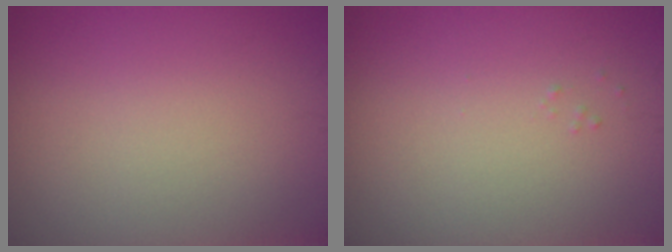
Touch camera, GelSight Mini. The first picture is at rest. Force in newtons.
{"total": 0.0}